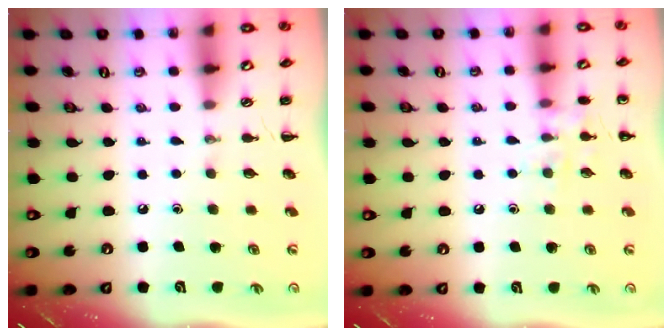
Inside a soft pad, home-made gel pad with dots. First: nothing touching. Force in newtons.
{"total": 8.0, "press": 7.8, "slide": 1.4}